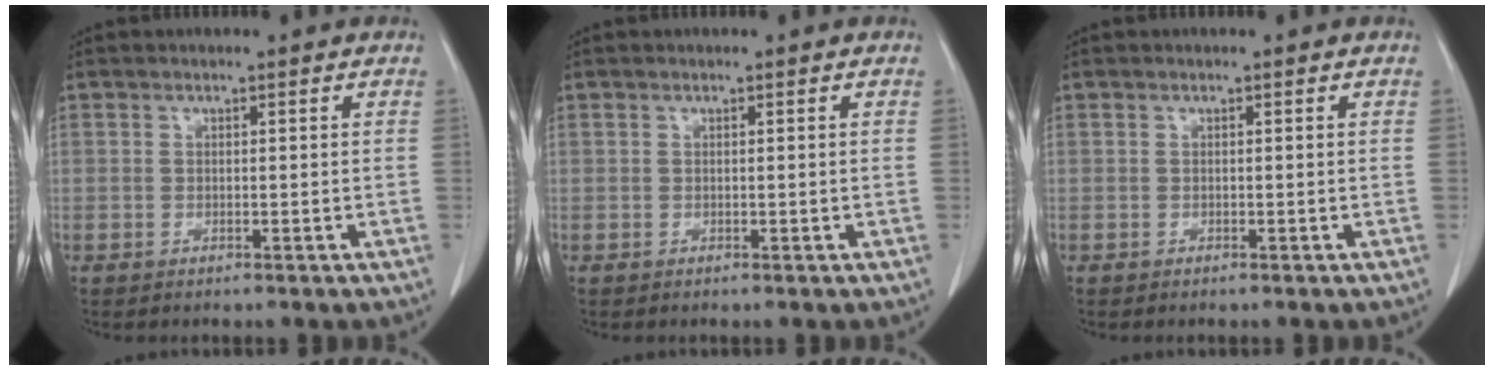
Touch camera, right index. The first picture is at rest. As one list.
[{"total": 0.0}, {"total": 0.0}]